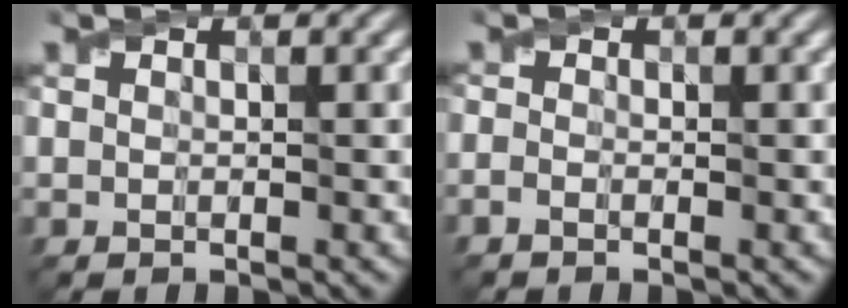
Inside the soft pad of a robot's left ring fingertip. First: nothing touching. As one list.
[{"total": 0.8, "force": [-0.6, 0.3, 0.5], "torque": [-0.014, -0.003, -0.015]}]